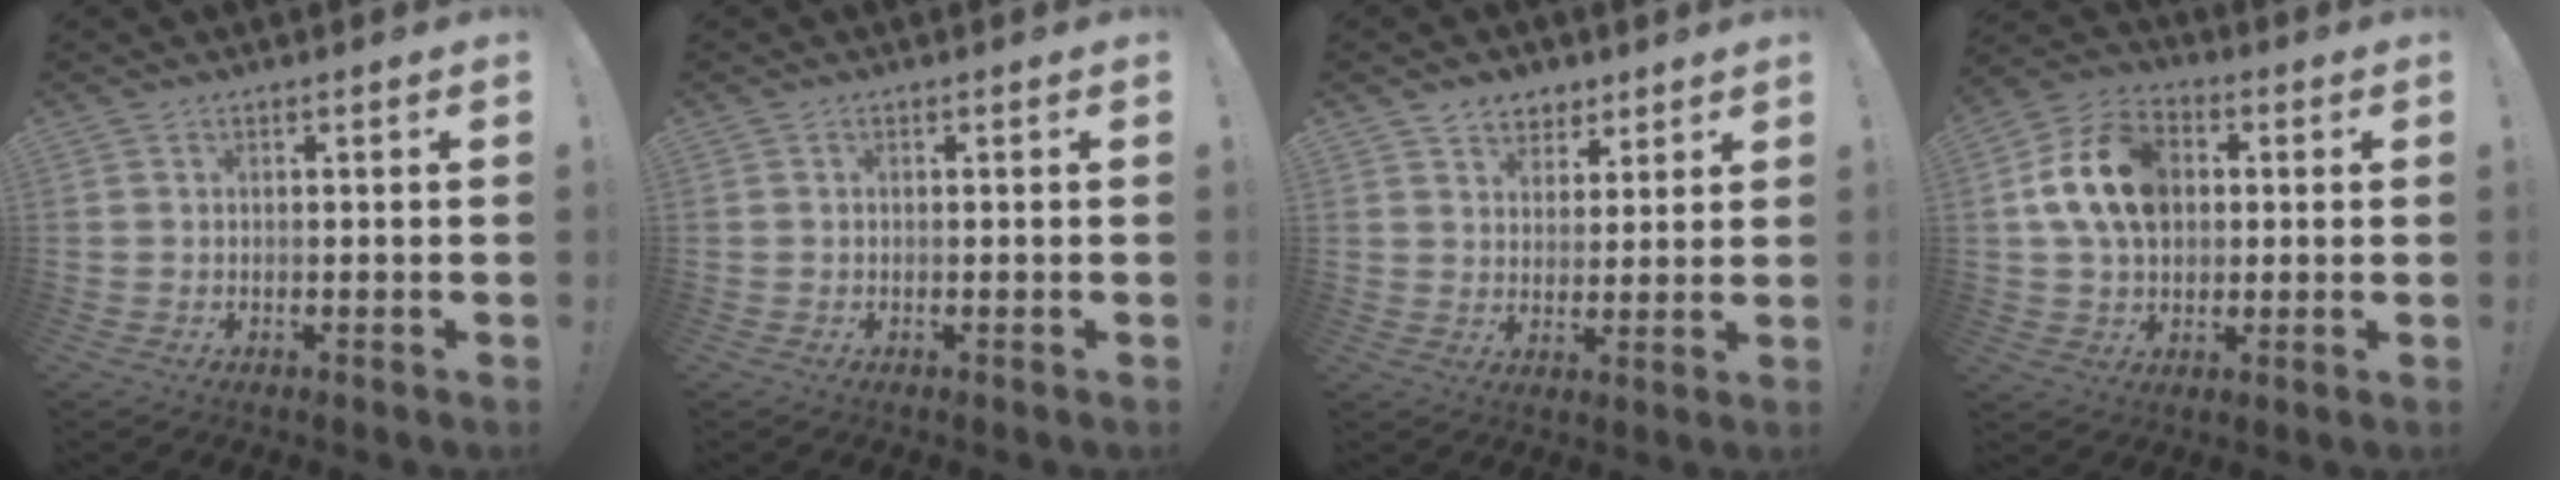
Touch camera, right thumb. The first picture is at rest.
{"total": 0.0}
{"total": 6.9, "force": [4.5, 5.2, 0.8], "torque": [-0.007, -0.032, 0.089]}
{"total": 16.4, "force": [3.0, 11.9, 10.9], "torque": [-0.187, 0.003, 0.060]}